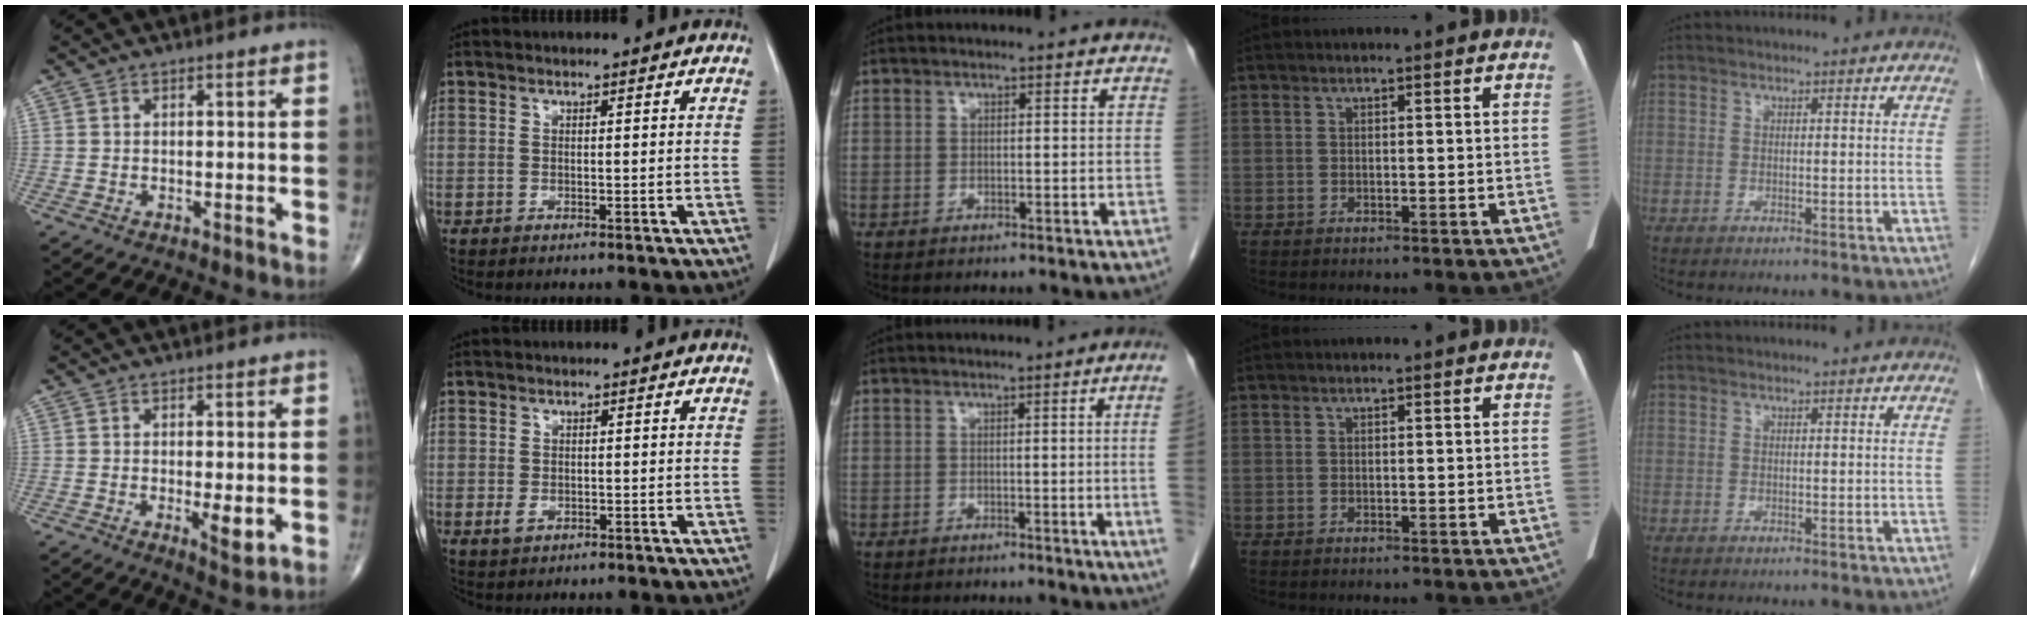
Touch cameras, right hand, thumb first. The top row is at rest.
{"thumb": {"total": 4.1, "force": [-0.6, 1.1, 3.9], "torque": [-0.061, -0.014, -0.008]}, "index": {"total": 1.6, "force": [-0.3, 1.3, 0.9], "torque": [-0.013, 0.002, 0.002]}, "middle": {"total": 5.8, "force": [-0.6, -1.9, 5.5], "torque": [-0.047, -0.008, -0.008]}}